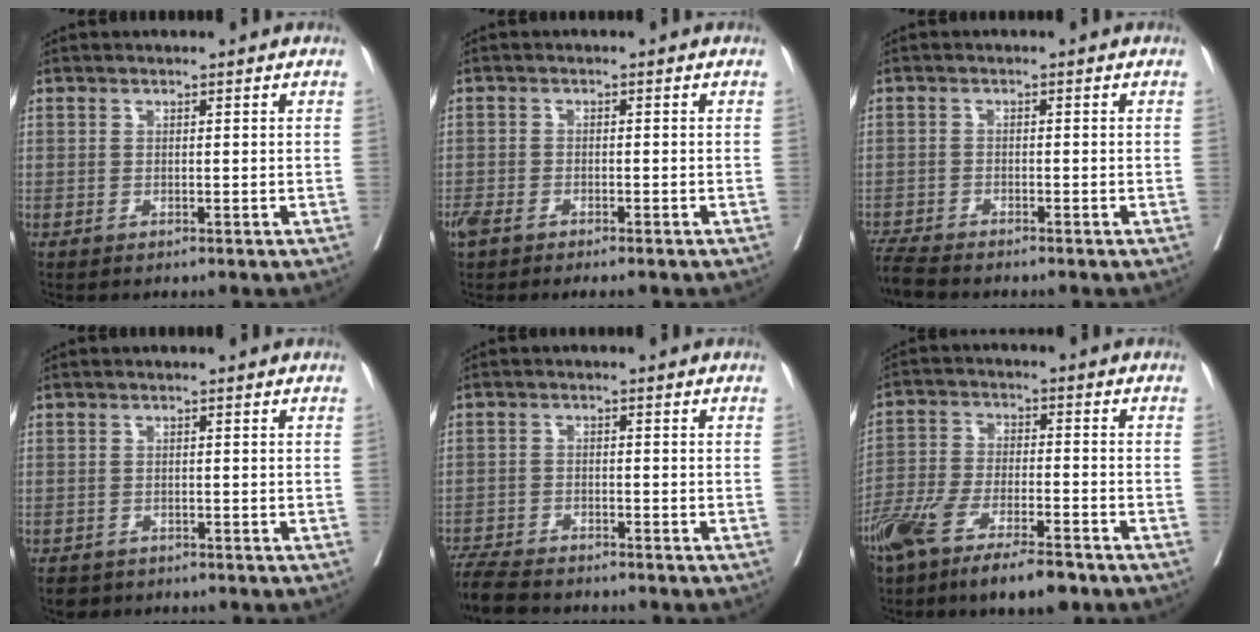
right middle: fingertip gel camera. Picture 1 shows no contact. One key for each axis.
{"total": 5.0, "fx": -3.7, "fy": 1.8, "fz": 2.9, "tx": -0.050, "ty": -0.007, "tz": -0.057}
{"total": 4.1, "fx": -4.0, "fy": 0.0, "fz": 1.1, "tx": -0.020, "ty": -0.019, "tz": -0.075}
{"total": 2.7, "fx": -2.1, "fy": 1.7, "fz": 0.3, "tx": -0.007, "ty": 0.000, "tz": -0.034}
{"total": 7.3, "fx": -6.7, "fy": 1.3, "fz": 2.5, "tx": -0.038, "ty": -0.017, "tz": -0.115}
{"total": 13.0, "fx": -9.2, "fy": 3.1, "fz": 8.7, "tx": -0.162, "ty": -0.018, "tz": -0.162}